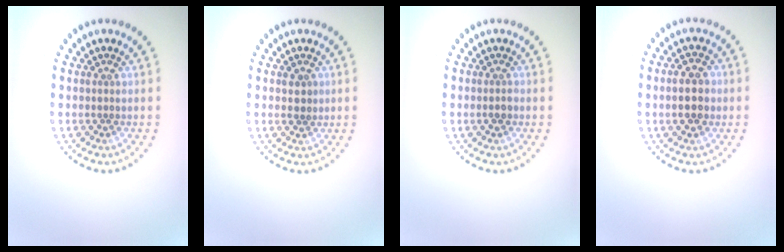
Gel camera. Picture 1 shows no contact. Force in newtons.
{"total": 1.1, "press": 1.1, "slide": 0.4}
{"total": 0.9, "press": 0.8, "slide": 0.5}
{"total": 2.9, "press": 2.9, "slide": 0.1}